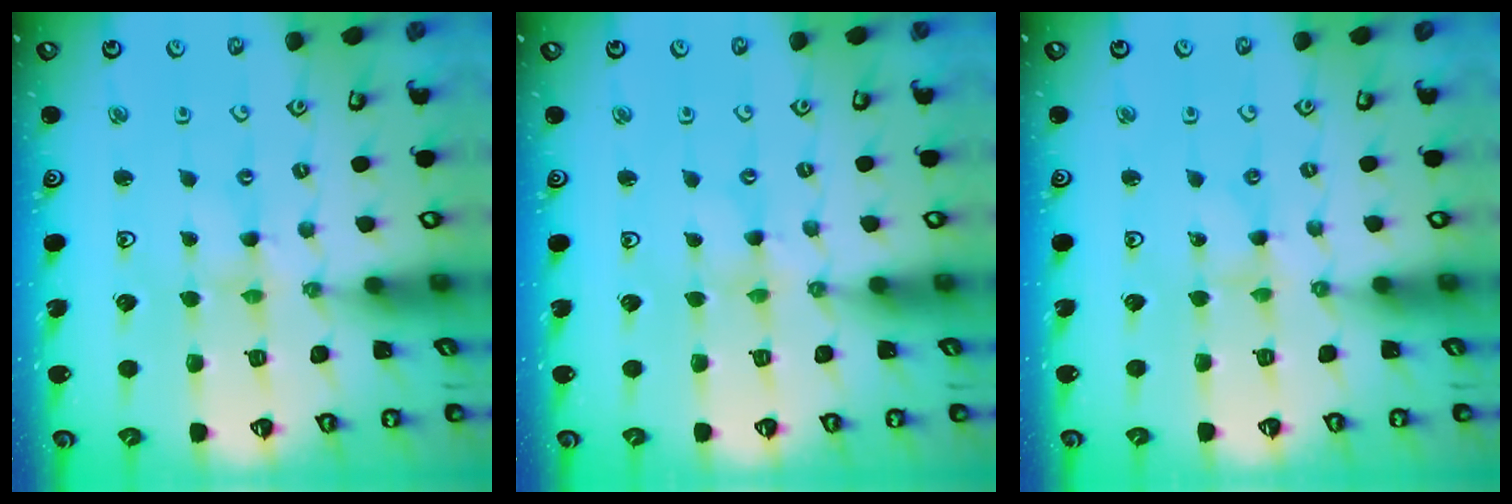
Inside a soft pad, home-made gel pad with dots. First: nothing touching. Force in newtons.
{"total": 0.0}
{"total": 0.0}